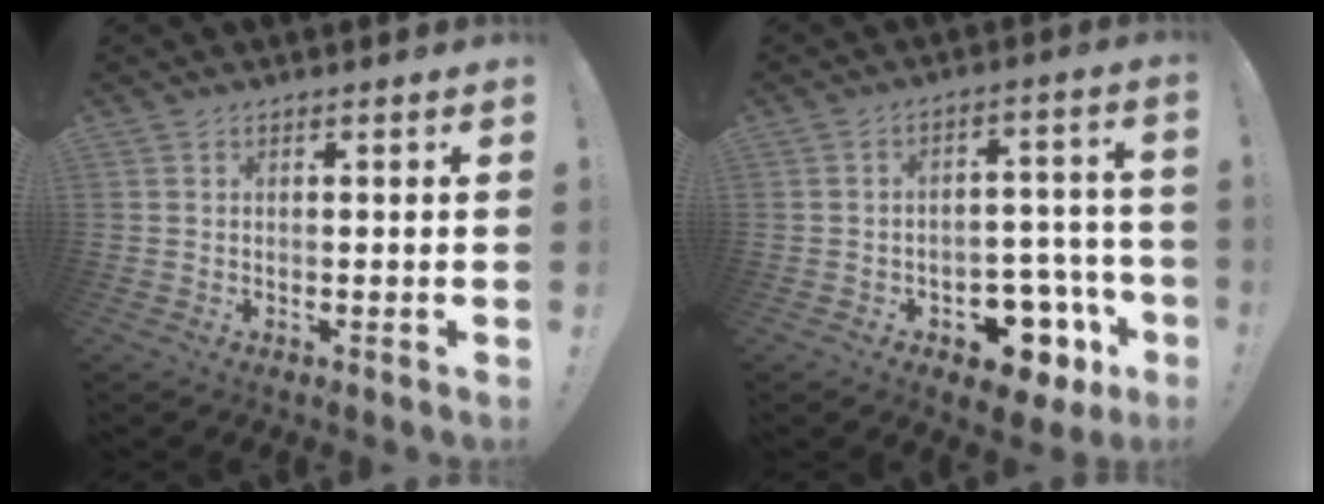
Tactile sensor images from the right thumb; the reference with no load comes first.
{"total": 11.7, "force": [-6.7, 7.0, 6.5], "torque": [-0.049, 0.060, -0.105]}